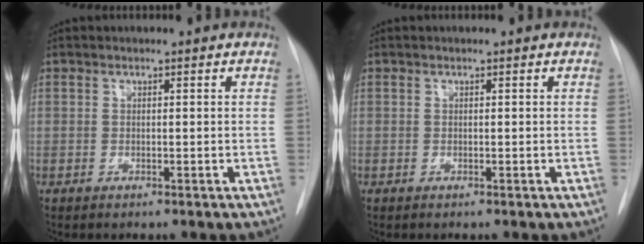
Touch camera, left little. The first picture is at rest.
{"total": 0.0}